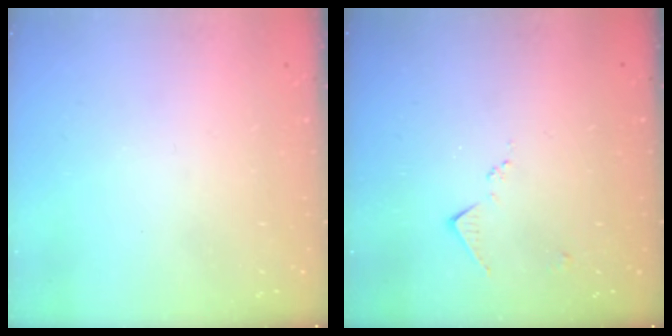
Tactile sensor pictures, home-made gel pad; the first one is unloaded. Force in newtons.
{"total": 5.1, "press": 5.0, "slide": 0.7}